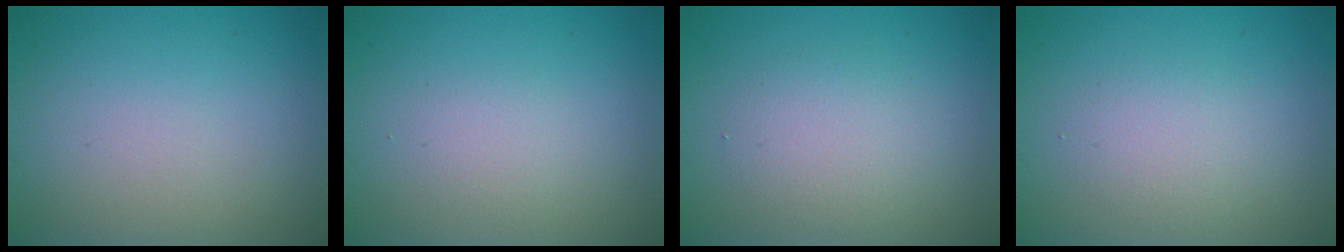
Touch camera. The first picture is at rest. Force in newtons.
{"total": 1.3, "press": 1.3, "slide": 0.0}
{"total": 2.7, "press": 2.7, "slide": 0.2}
{"total": 2.0, "press": 2.0, "slide": 0.1}